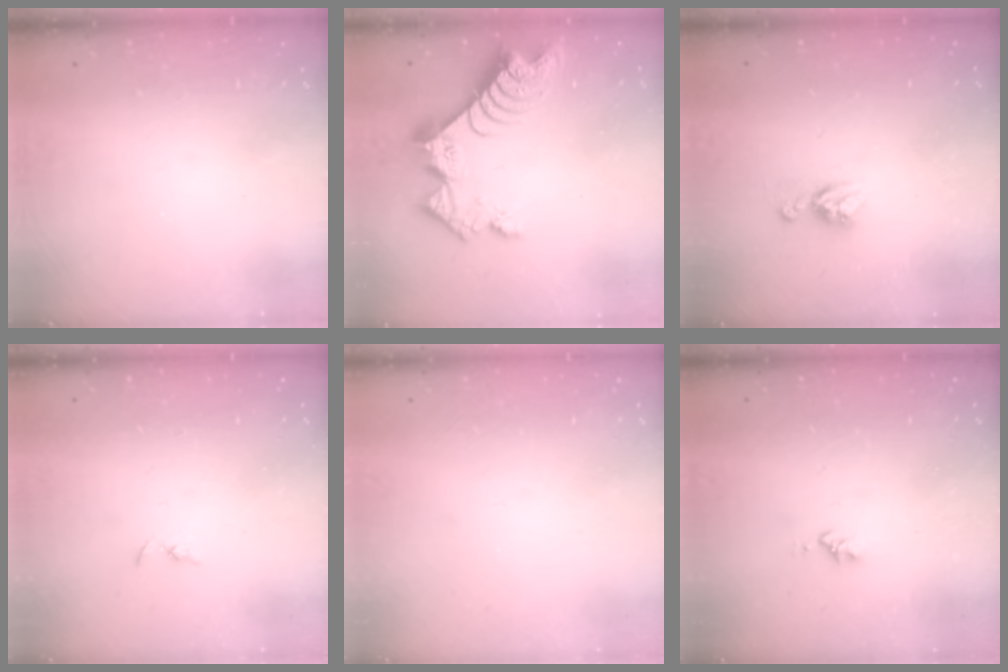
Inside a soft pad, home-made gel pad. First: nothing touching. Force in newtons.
{"total": 12.5, "press": 12.5, "slide": 1.2}
{"total": 8.0, "press": 7.9, "slide": 0.7}
{"total": 2.4, "press": 2.3, "slide": 0.2}
{"total": 0.0}
{"total": 2.6, "press": 2.6, "slide": 0.4}